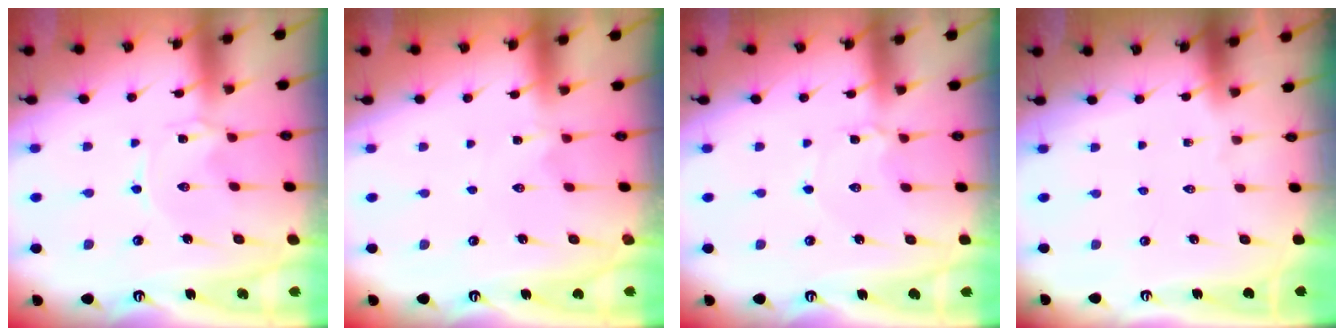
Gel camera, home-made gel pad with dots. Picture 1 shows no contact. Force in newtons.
{"total": 0.7, "press": 0.6, "slide": 0.3}
{"total": 3.2, "press": 3.2, "slide": 0.3}
{"total": 0.0}